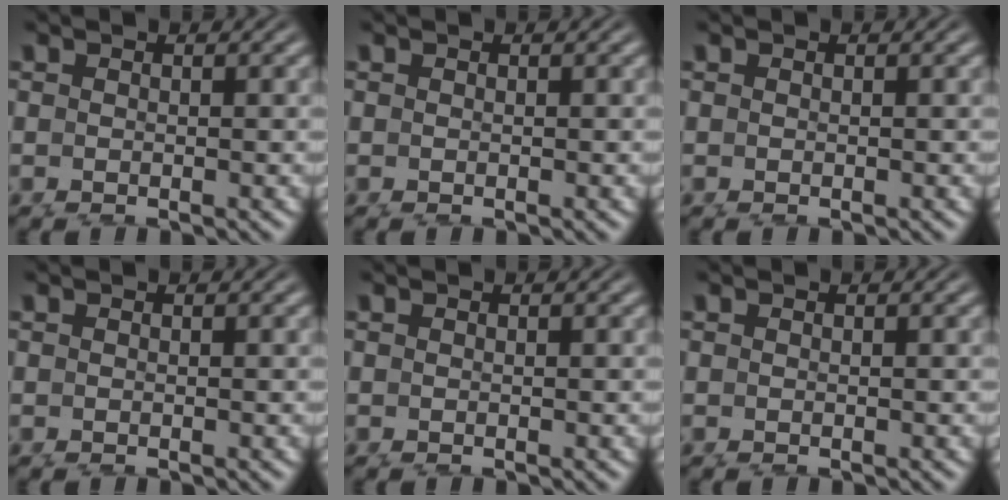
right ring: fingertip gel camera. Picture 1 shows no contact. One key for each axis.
{"total": 0.0}
{"total": 0.0}
{"total": 0.0}
{"total": 0.0}
{"total": 0.0}